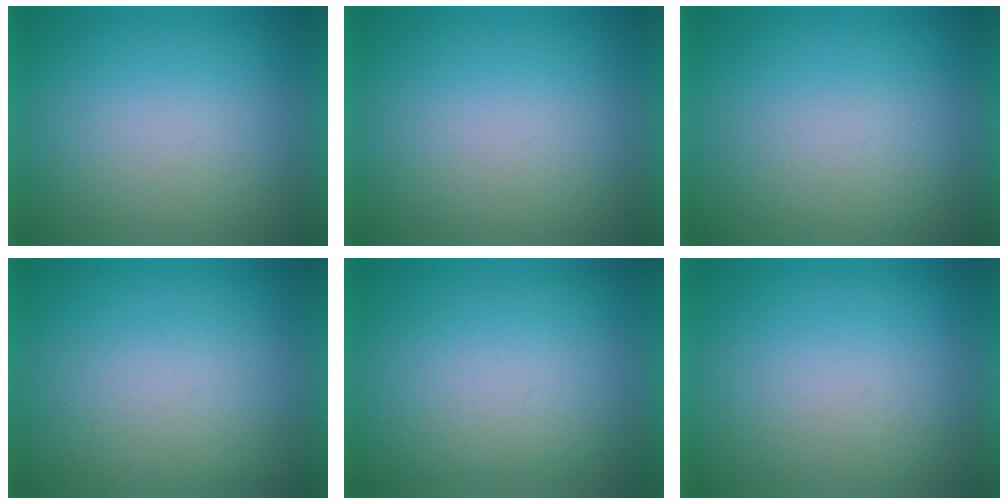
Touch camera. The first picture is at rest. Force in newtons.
{"total": 1.1}
{"total": 3.2}
{"total": 3.8}
{"total": 3.8}
{"total": 1.0}